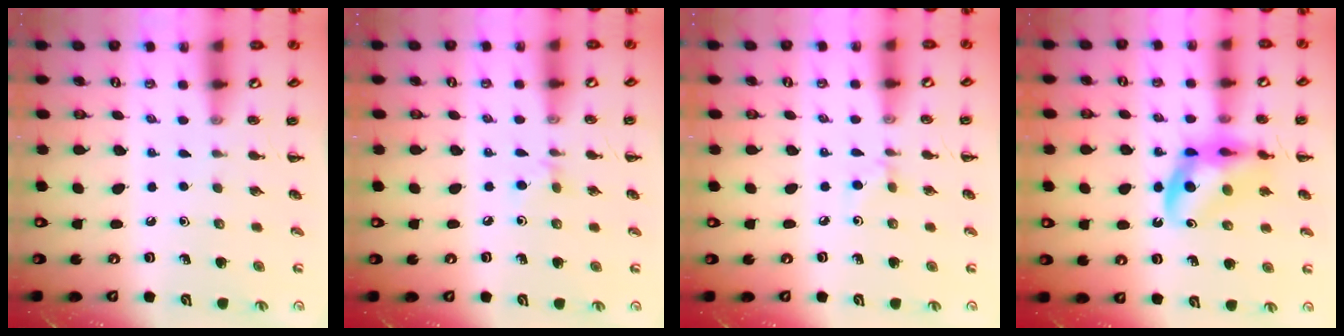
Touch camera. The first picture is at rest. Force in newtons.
{"total": 3.8, "press": 3.4, "slide": 1.5}
{"total": 3.7, "press": 3.5, "slide": 1.4}
{"total": 13.7, "press": 13.2, "slide": 3.6}